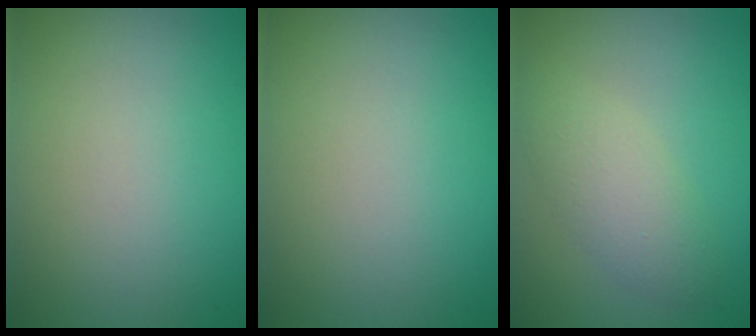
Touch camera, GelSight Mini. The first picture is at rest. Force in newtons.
{"total": 0.0}
{"total": 3.2, "press": 3.2, "slide": 0.3}